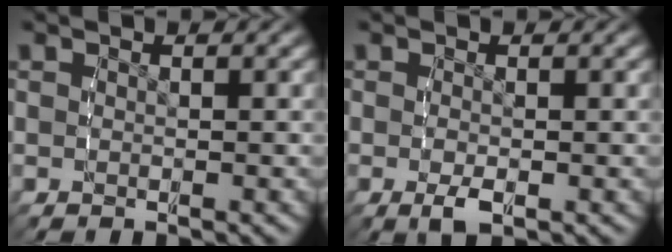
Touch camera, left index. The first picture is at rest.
{"total": 1.5, "force": [-0.6, 0.4, 1.4], "torque": [-0.031, -0.006, -0.007]}